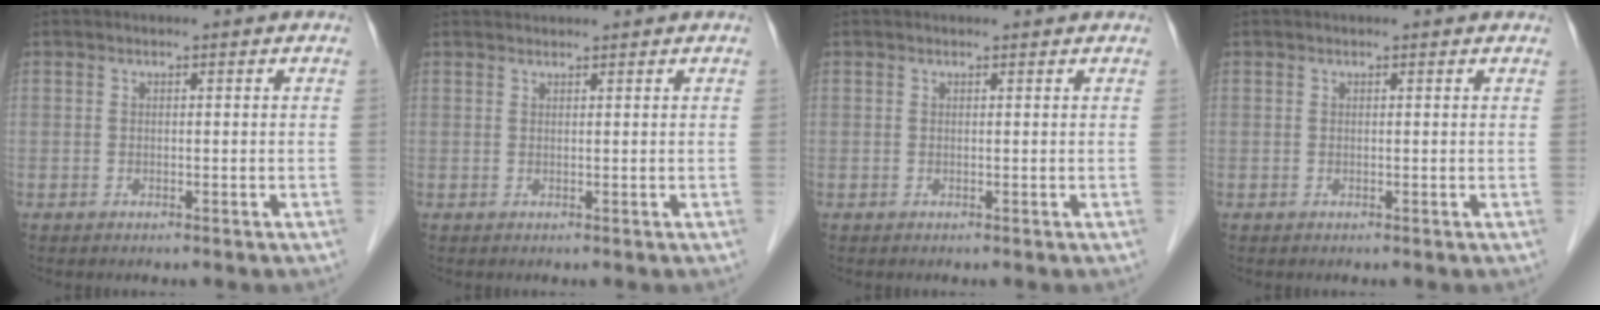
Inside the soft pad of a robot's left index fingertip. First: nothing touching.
{"total": 1.5, "force": [1.5, -0.1, 0.0], "torque": [-0.003, 0.020, 0.033]}
{"total": 0.6, "force": [0.5, 0.2, 0.0], "torque": [-0.007, 0.009, 0.007]}
{"total": 1.1, "force": [1.0, 0.2, 0.3], "torque": [-0.010, 0.008, 0.009]}